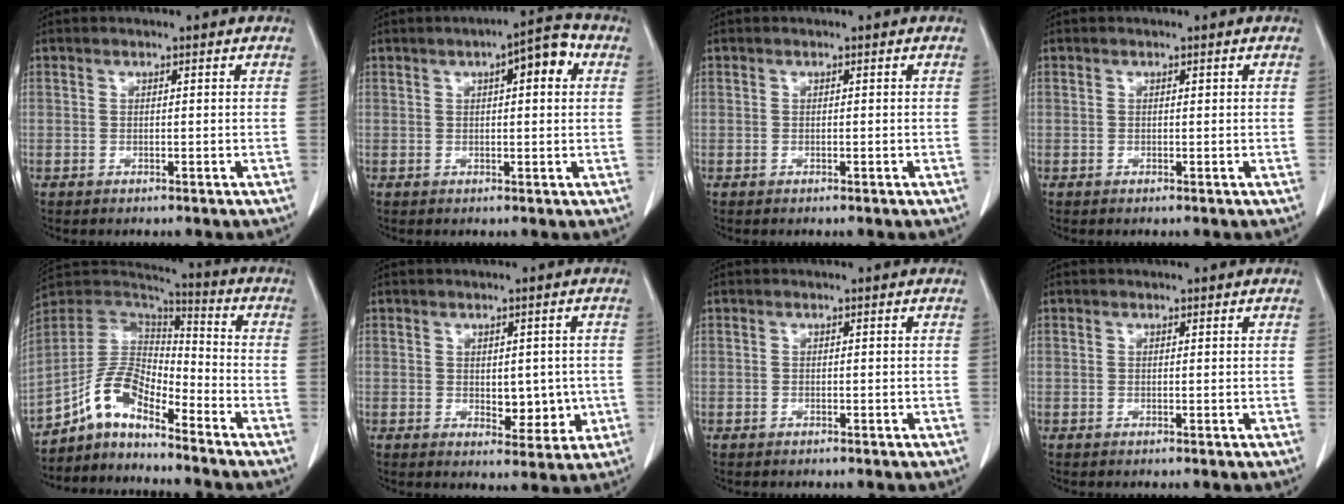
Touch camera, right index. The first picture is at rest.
{"total": 6.5, "force": [2.2, 1.4, 5.9], "torque": [-0.084, 0.019, 0.024]}
{"total": 0.0}
{"total": 0.0}
{"total": 9.9, "force": [-7.6, 3.1, 5.5], "torque": [-0.114, 0.036, -0.145]}
{"total": 5.3, "force": [-0.3, 2.9, 4.4], "torque": [-0.050, -0.003, 0.009]}
{"total": 0.0}
{"total": 0.0}